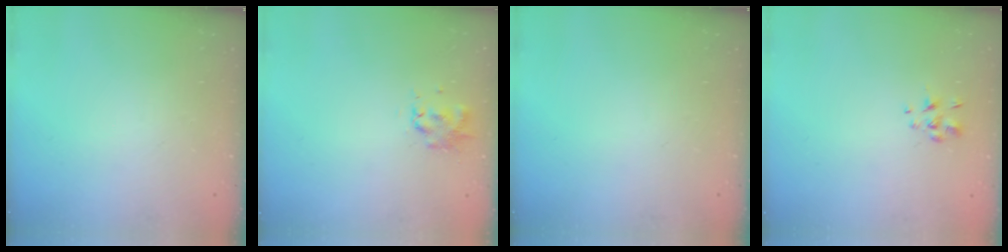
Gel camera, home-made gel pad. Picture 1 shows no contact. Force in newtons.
{"total": 0.9, "press": 0.8, "slide": 0.4}
{"total": 0.0}
{"total": 1.6, "press": 1.5, "slide": 0.6}